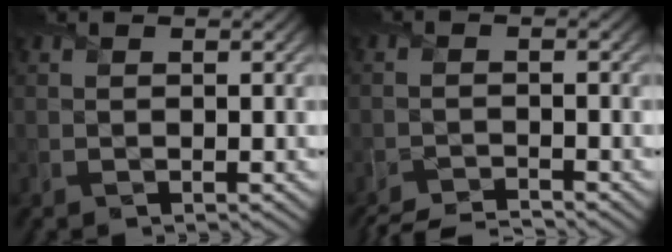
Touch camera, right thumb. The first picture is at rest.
{"total": 4.3, "force": [-4.0, 0.4, 1.4], "torque": [-0.029, -0.008, -0.080]}